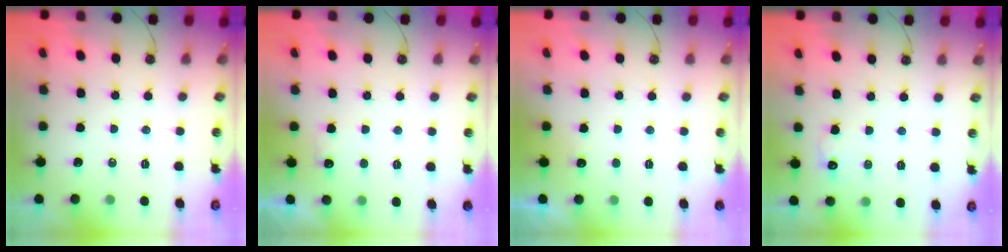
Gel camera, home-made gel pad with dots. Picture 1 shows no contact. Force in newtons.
{"total": 5.0, "press": 4.8, "slide": 1.2}
{"total": 3.7, "press": 3.5, "slide": 1.1}
{"total": 6.3, "press": 6.3, "slide": 0.5}